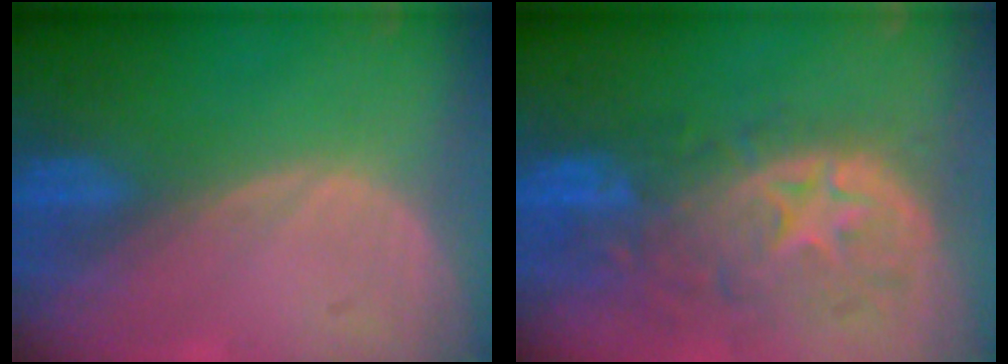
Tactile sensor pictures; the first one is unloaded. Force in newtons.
{"total": 11.1, "press": 9.8, "slide": 5.2}